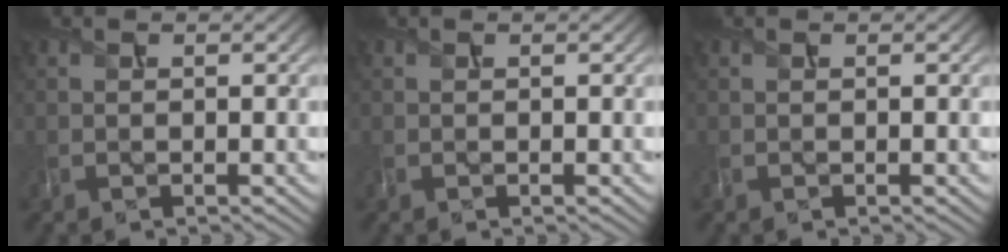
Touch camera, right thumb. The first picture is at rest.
{"total": 0.0}
{"total": 0.0}